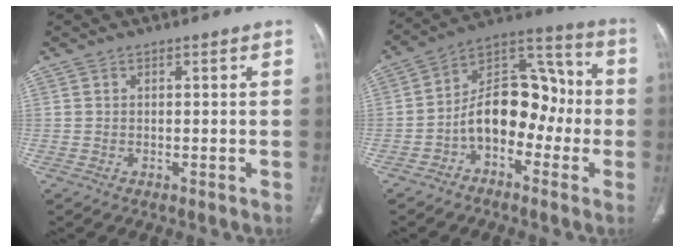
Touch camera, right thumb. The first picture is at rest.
{"total": 14.4, "force": [-3.3, 9.5, 10.3], "torque": [-0.128, 0.065, -0.066]}